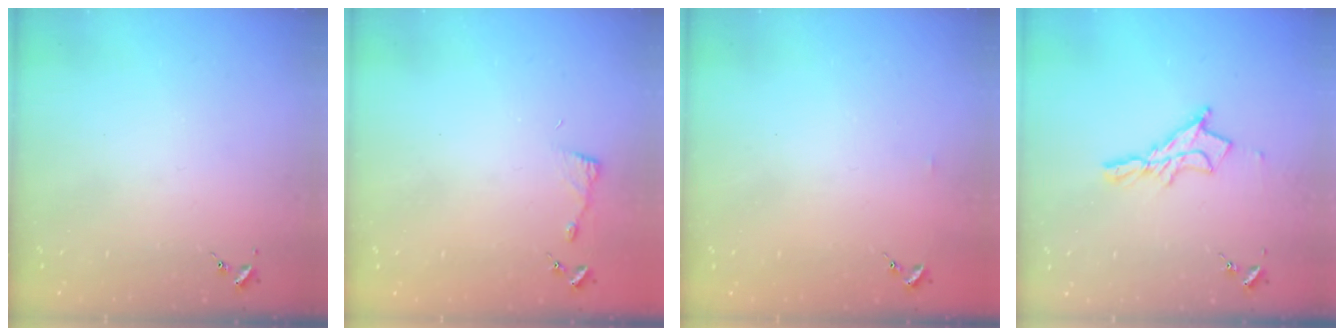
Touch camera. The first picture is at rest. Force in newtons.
{"total": 2.9, "press": 2.9, "slide": 0.4}
{"total": 3.0, "press": 3.0, "slide": 0.3}
{"total": 11.1, "press": 11.1, "slide": 1.1}